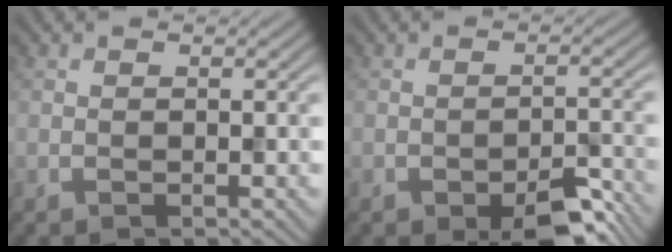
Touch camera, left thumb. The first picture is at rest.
{"total": 6.1, "force": [-3.8, 2.3, 4.3], "torque": [-0.061, -0.007, -0.049]}